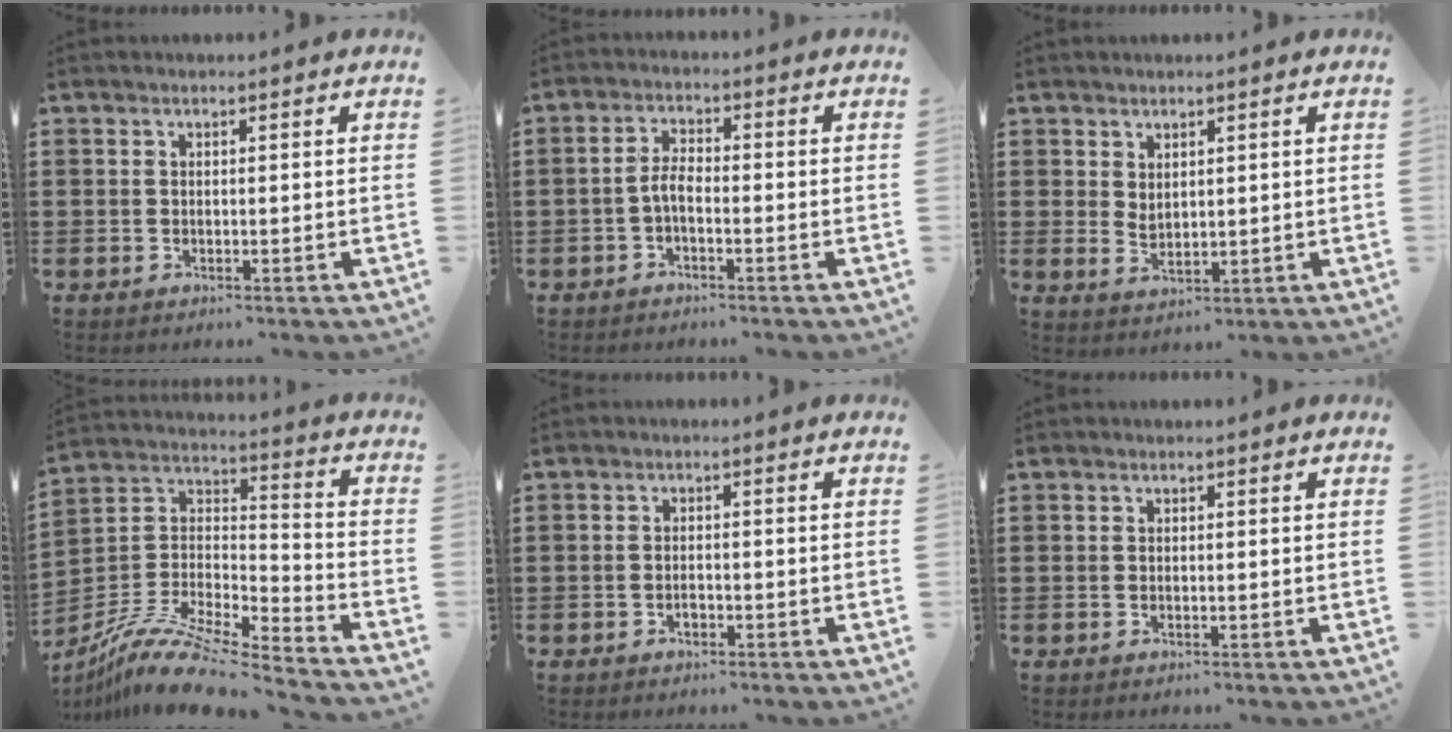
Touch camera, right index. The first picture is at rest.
{"total": 2.9, "force": [-1.1, 1.0, 2.4], "torque": [-0.060, 0.002, -0.027]}
{"total": 2.0, "force": [1.6, 1.0, 0.6], "torque": [-0.014, 0.004, 0.031]}
{"total": 12.1, "force": [-10.2, 2.0, 6.1], "torque": [-0.119, 0.021, -0.198]}
{"total": 1.4, "force": [-0.7, 0.7, 0.9], "torque": [-0.020, -0.001, -0.013]}
{"total": 0.0}